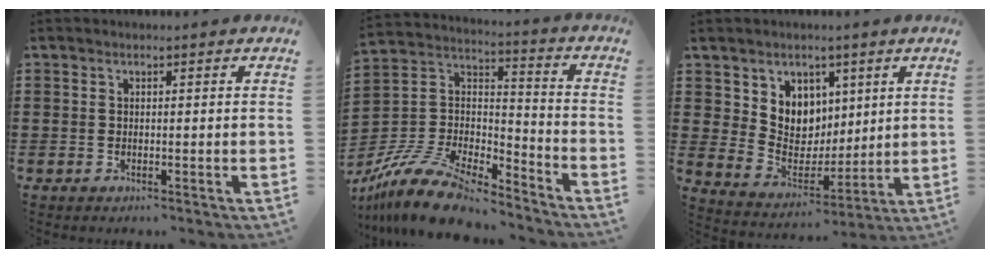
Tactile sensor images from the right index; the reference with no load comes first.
{"total": 12.6, "force": [-10.7, 3.4, 5.7], "torque": [-0.124, 0.024, -0.208]}
{"total": 7.0, "force": [3.6, 5.9, 0.0], "torque": [-0.033, -0.036, 0.068]}